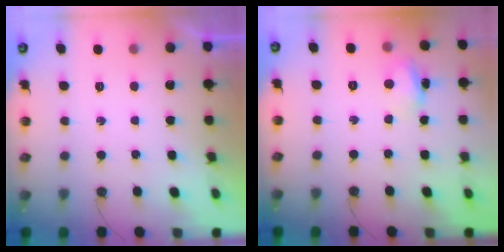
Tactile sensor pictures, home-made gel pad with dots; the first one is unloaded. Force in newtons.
{"total": 5.5, "press": 5.5, "slide": 0.5}